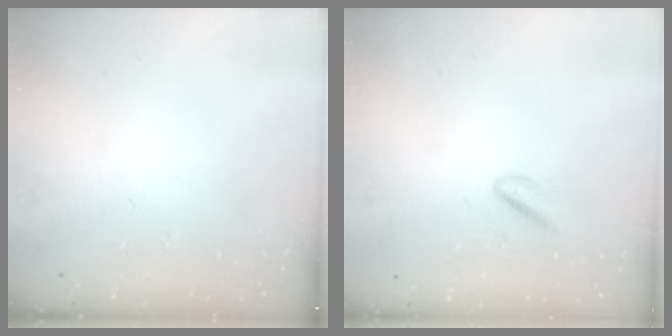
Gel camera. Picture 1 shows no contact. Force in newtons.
{"total": 2.4, "press": 2.3, "slide": 0.9}